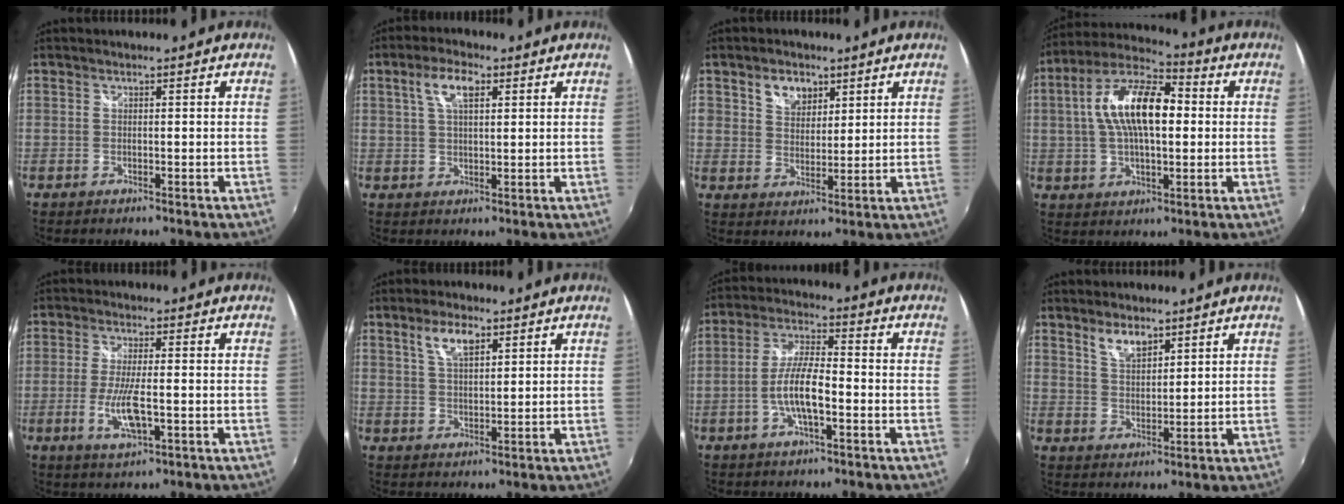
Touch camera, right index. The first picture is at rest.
{"total": 5.7, "force": [2.3, 2.4, 4.6], "torque": [-0.087, 0.013, 0.040]}
{"total": 5.9, "force": [3.3, 4.2, 2.6], "torque": [-0.039, 0.013, 0.060]}
{"total": 15.4, "force": [1.6, 6.9, 13.6], "torque": [-0.253, 0.022, 0.018]}
{"total": 7.4, "force": [-2.1, 1.9, 6.9], "torque": [-0.140, -0.011, -0.039]}
{"total": 5.4, "force": [2.9, 2.2, 3.9], "torque": [-0.072, 0.008, 0.055]}
{"total": 8.4, "force": [-2.8, 2.0, 7.6], "torque": [-0.156, 0.007, -0.051]}
{"total": 4.8, "force": [3.4, 2.1, 2.8], "torque": [-0.047, 0.003, 0.063]}